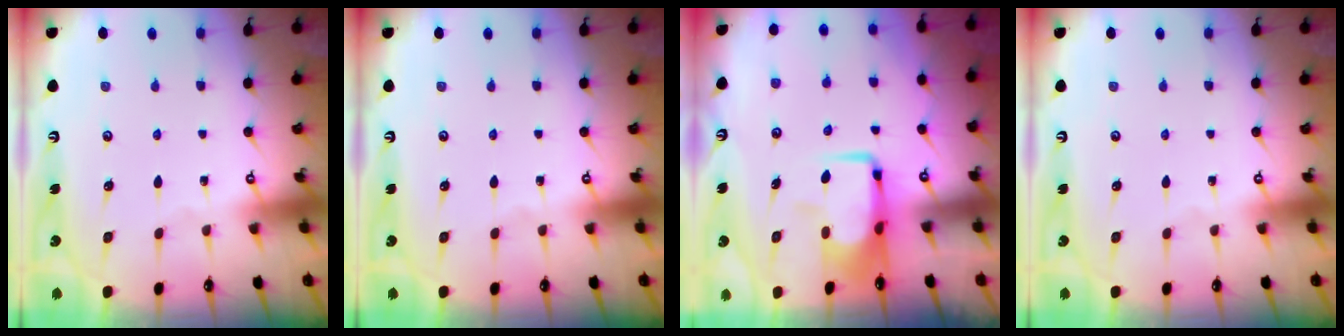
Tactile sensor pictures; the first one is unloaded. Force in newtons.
{"total": 0.0}
{"total": 7.3, "press": 7.1, "slide": 1.4}
{"total": 0.0}